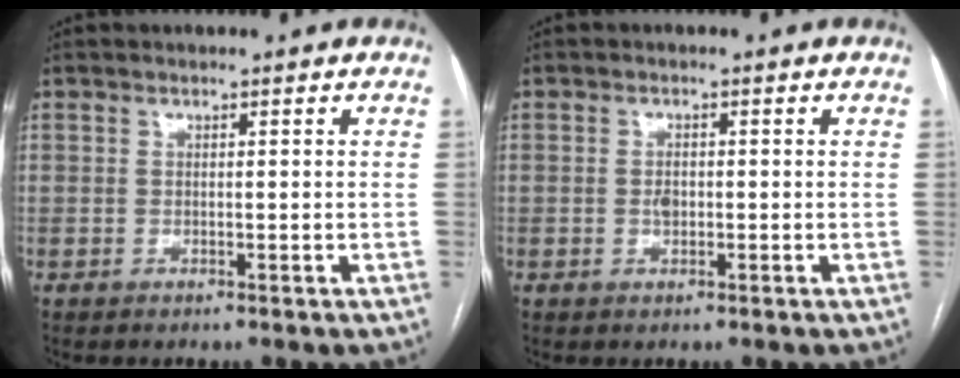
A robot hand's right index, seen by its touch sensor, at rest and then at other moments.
{"total": 1.4, "force": [-0.1, 0.9, 1.1], "torque": [-0.018, 0.003, 0.001]}